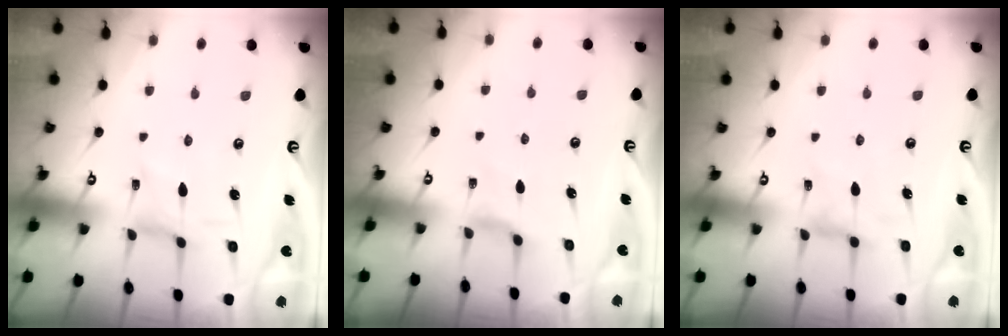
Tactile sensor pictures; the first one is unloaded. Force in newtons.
{"total": 2.8, "press": 2.8, "slide": 0.6}
{"total": 2.5, "press": 2.5, "slide": 0.5}